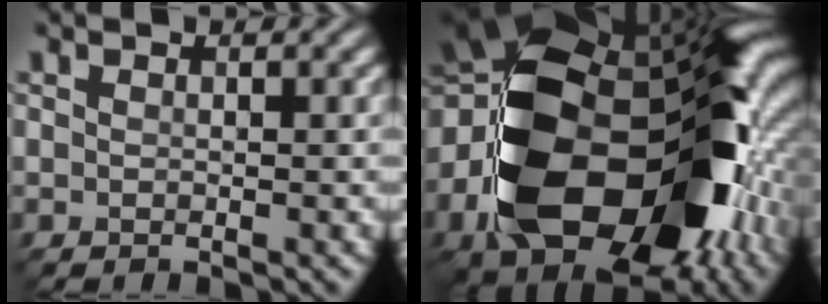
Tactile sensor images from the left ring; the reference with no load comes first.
{"total": 20.5, "force": [-4.8, 13.2, 14.9], "torque": [-0.313, -0.015, -0.075]}